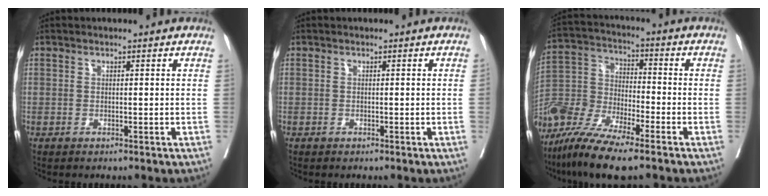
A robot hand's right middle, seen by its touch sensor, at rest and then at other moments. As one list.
[{"total": 0.0}, {"total": 13.7, "force": [-10.8, 2.6, 8.0], "torque": [-0.173, -0.015, -0.211]}]